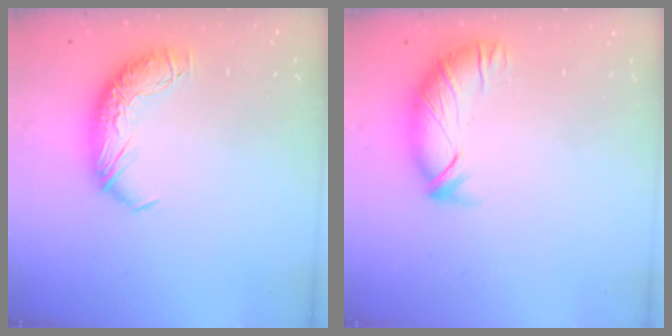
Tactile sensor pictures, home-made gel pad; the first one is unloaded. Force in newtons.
{"total": 3.4, "press": 3.1, "slide": 1.3}